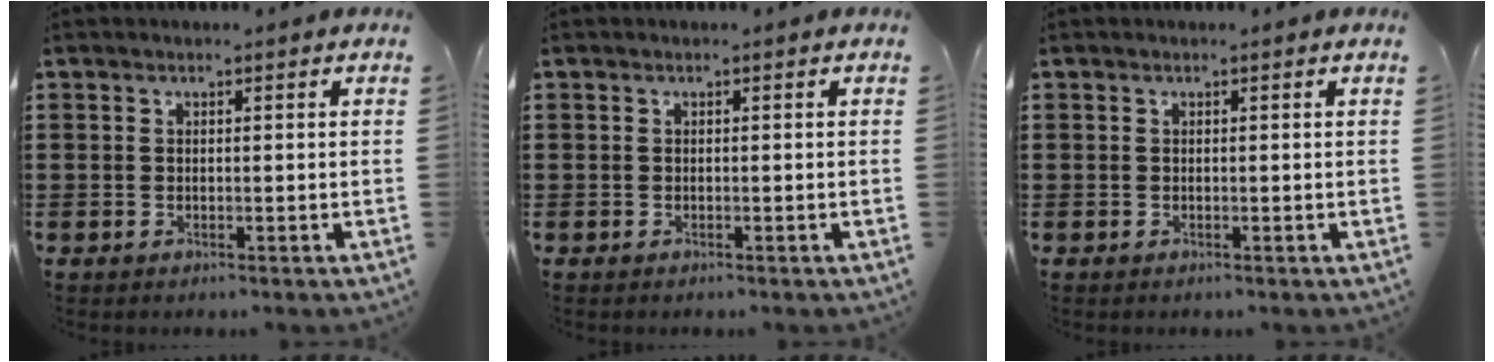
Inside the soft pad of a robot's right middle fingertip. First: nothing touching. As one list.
[{"total": 0.0}, {"total": 0.0}]